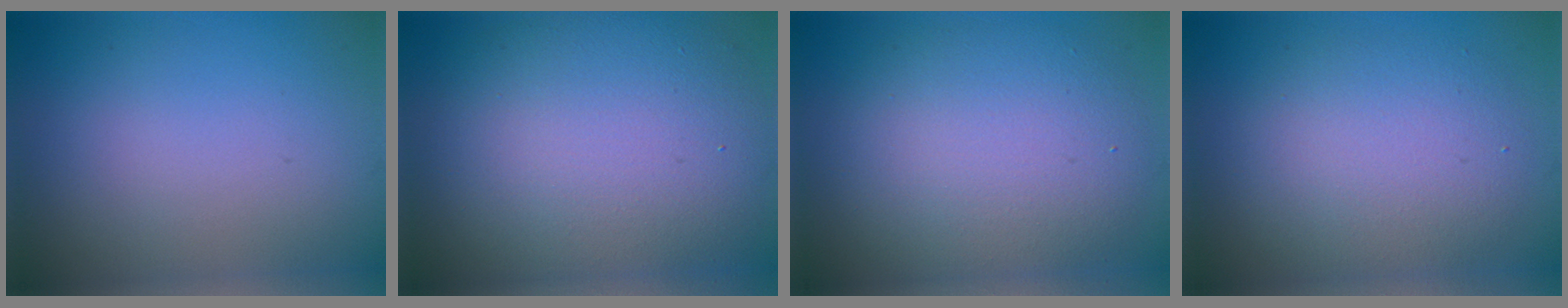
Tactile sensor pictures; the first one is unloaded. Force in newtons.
{"total": 12.0, "press": 12.0, "slide": 0.8}
{"total": 8.3, "press": 8.3, "slide": 0.3}
{"total": 5.5, "press": 5.5, "slide": 0.2}